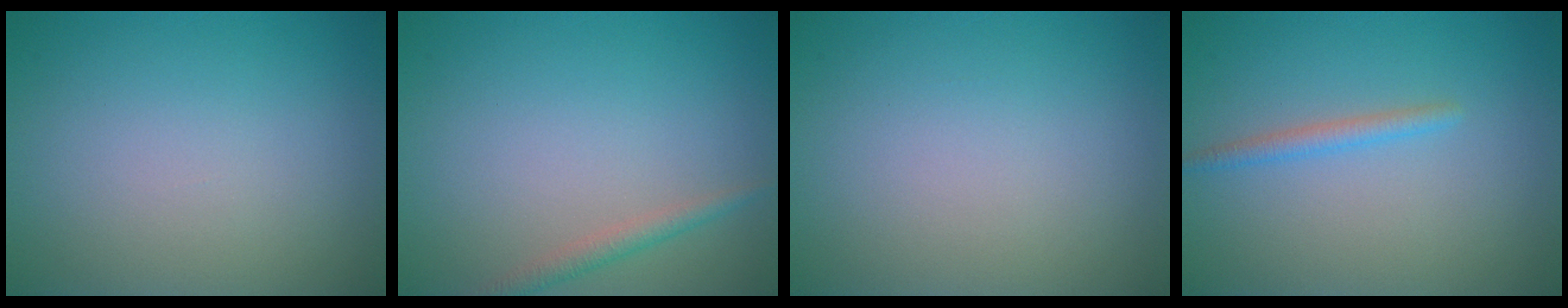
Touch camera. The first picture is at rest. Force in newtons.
{"total": 1.5, "press": 1.5, "slide": 0.0}
{"total": 0.0}
{"total": 1.4, "press": 1.4, "slide": 0.0}